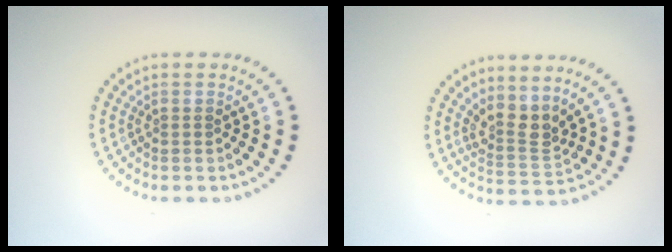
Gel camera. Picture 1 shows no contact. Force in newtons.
{"total": 2.9, "press": 2.0, "slide": 2.0}